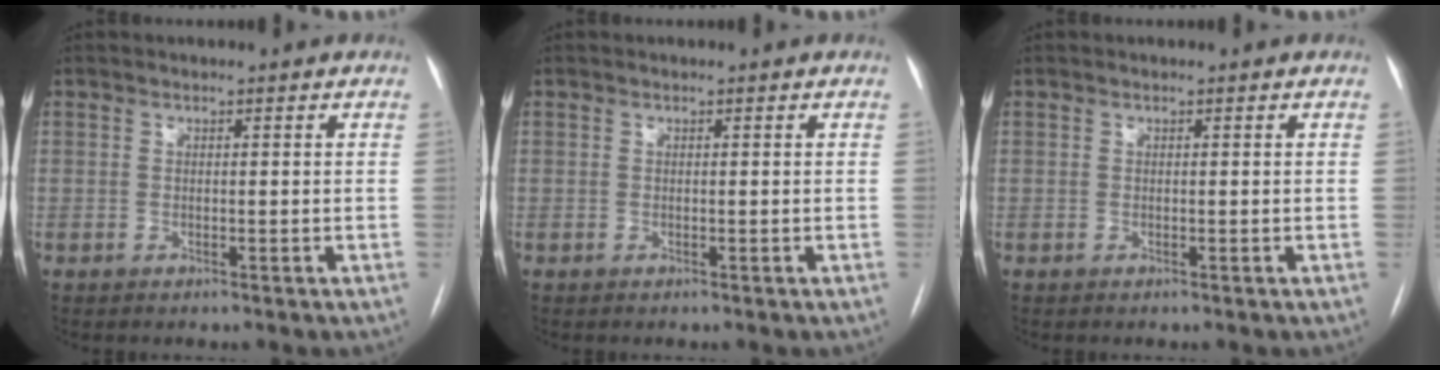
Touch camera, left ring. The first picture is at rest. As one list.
[{"total": 0.0}, {"total": 0.0}]